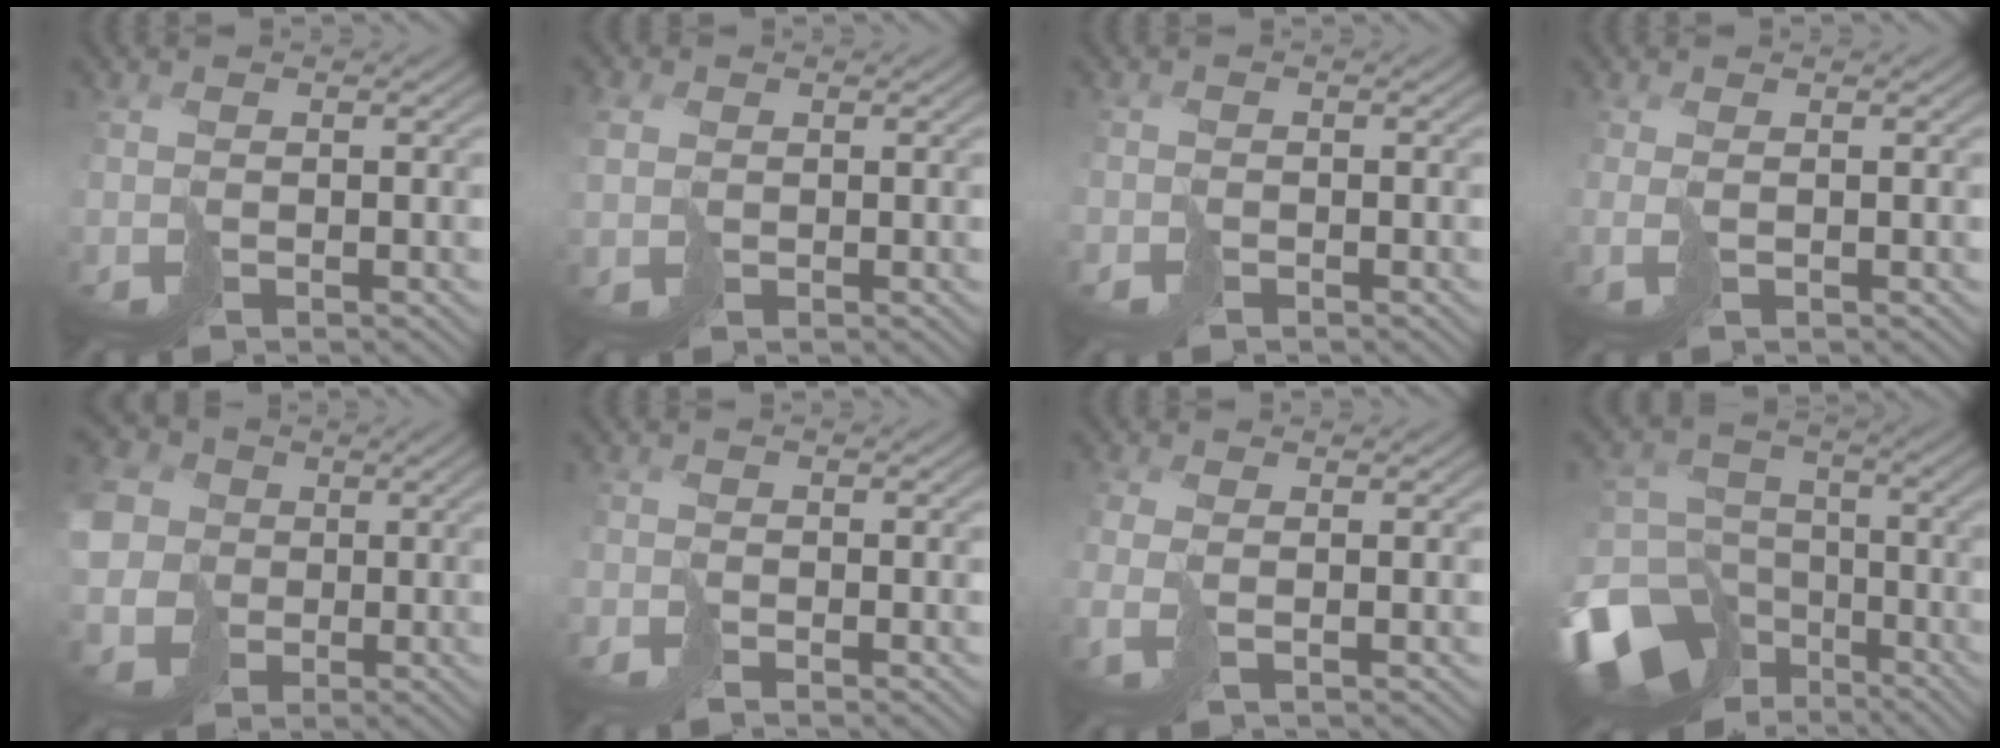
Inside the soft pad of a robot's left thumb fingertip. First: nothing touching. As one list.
[{"total": 2.5, "force": [0.8, 2.2, 0.9], "torque": [-0.035, 0.000, 0.020]}, {"total": 1.0, "force": [-0.9, 0.5, 0.1], "torque": [-0.003, -0.003, -0.019]}, {"total": 1.2, "force": [-0.1, 0.3, 1.2], "torque": [-0.026, 0.001, -0.002]}, {"total": 10.0, "force": [0.7, 8.8, 4.7], "torque": [-0.152, -0.003, 0.012]}, {"total": 1.2, "force": [-1.1, 0.4, 0.4], "torque": [-0.013, -0.005, -0.026]}, {"total": 2.7, "force": [-0.7, 1.4, 2.2], "torque": [-0.067, -0.005, -0.015]}, {"total": 16.6, "force": [-9.8, 12.0, 6.0], "torque": [-0.194, -0.057, -0.138]}]